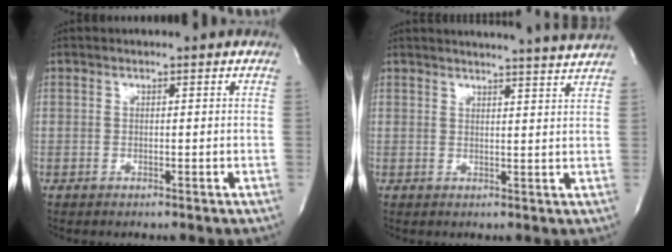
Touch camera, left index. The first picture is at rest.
{"total": 10.8, "force": [10.3, -1.8, 2.6], "torque": [-0.035, -0.036, 0.112]}